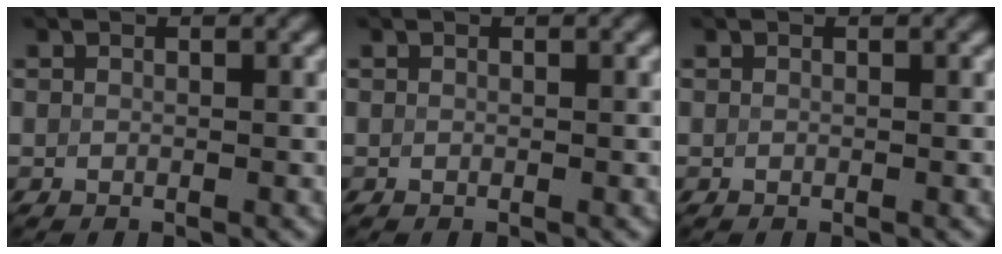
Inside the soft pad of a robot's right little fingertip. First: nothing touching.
{"total": 0.0}
{"total": 0.0}